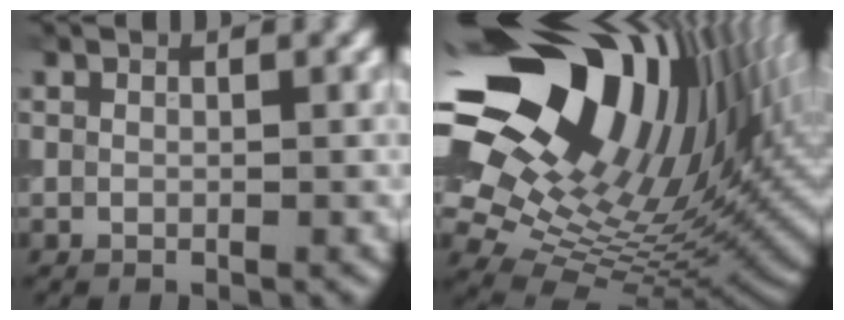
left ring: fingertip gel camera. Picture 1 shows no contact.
{"total": 20.8, "force": [8.9, 12.1, 14.3], "torque": [-0.255, 0.015, 0.175]}